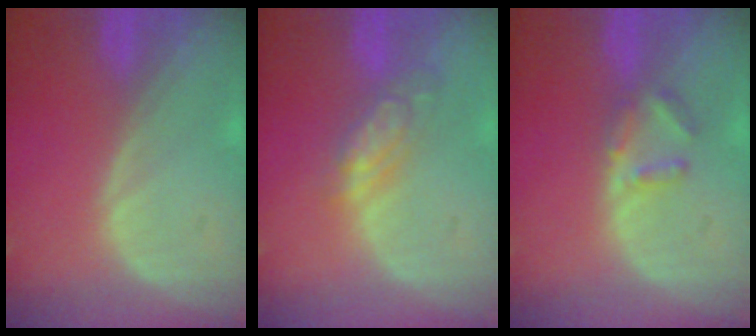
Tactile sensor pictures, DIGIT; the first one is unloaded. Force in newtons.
{"total": 5.5, "press": 4.7, "slide": 2.8}
{"total": 3.0, "press": 3.0, "slide": 0.4}